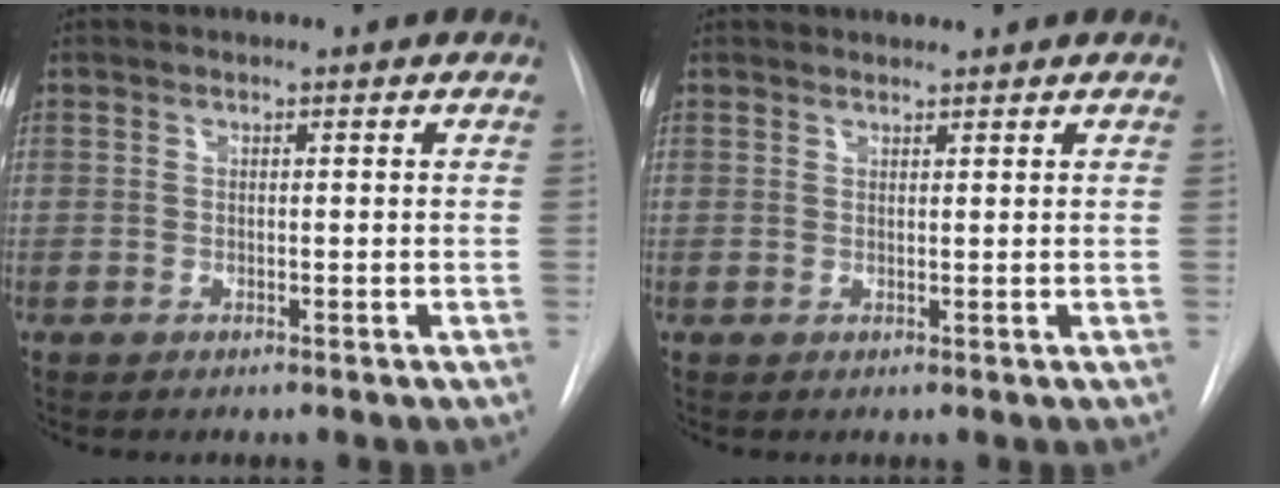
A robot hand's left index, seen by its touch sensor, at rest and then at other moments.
{"total": 1.2, "force": [1.2, 0.0, -0.1], "torque": [-0.006, 0.009, 0.025]}